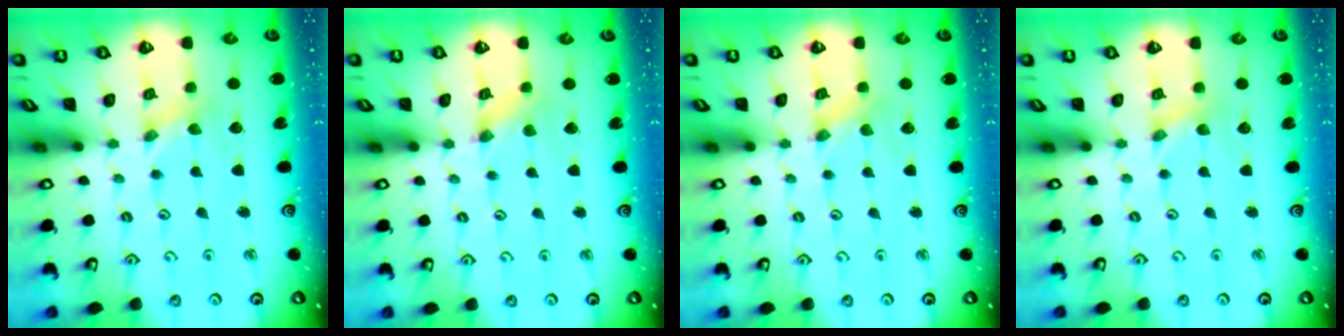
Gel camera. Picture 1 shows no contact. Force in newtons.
{"total": 0.0}
{"total": 1.4, "press": 1.3, "slide": 0.3}
{"total": 0.6, "press": 0.6, "slide": 0.2}